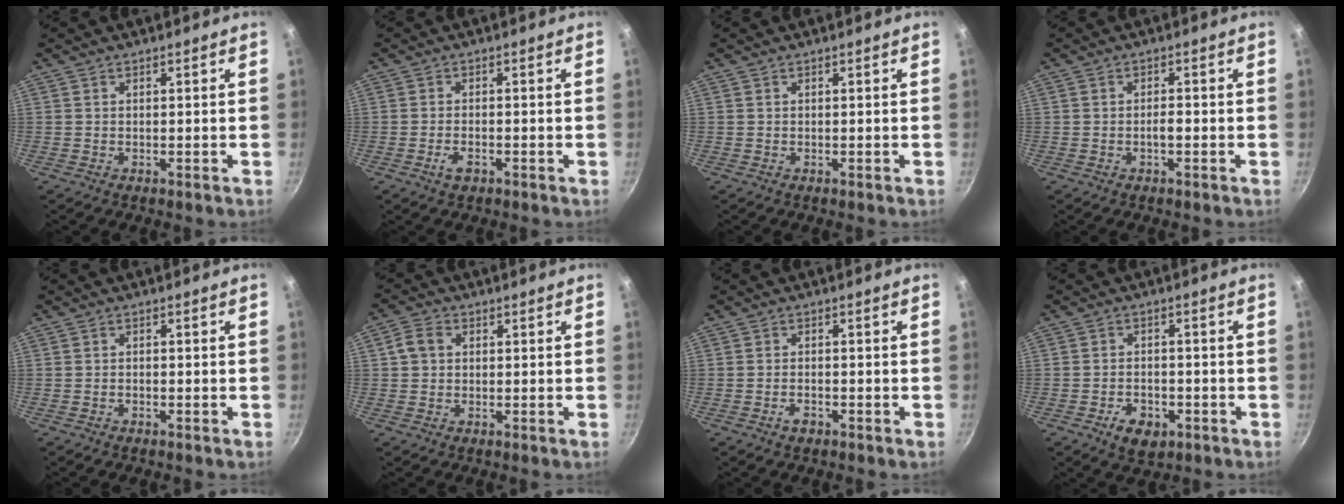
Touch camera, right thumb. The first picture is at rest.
{"total": 2.6, "force": [-1.4, 1.3, 1.9], "torque": [-0.036, 0.009, -0.025]}
{"total": 0.0}
{"total": 1.0, "force": [-0.6, -0.3, 0.7], "torque": [-0.008, 0.008, -0.010]}
{"total": 1.0, "force": [-0.6, -0.6, -0.5], "torque": [0.000, 0.003, -0.010]}
{"total": 2.5, "force": [0.5, 2.1, 1.3], "torque": [-0.021, 0.004, 0.002]}
{"total": 2.0, "force": [-1.3, 1.1, 1.1], "torque": [-0.020, 0.012, -0.022]}
{"total": 5.9, "force": [-2.8, 3.7, 3.6], "torque": [-0.050, 0.014, -0.039]}